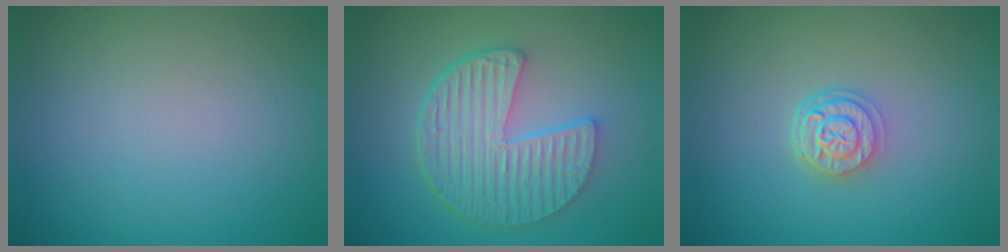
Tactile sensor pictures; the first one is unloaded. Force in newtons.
{"total": 6.7, "press": 4.8, "slide": 4.6}
{"total": 2.7, "press": 2.2, "slide": 1.5}